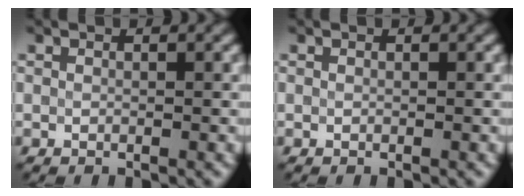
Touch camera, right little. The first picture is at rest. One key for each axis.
{"total": 0.0}